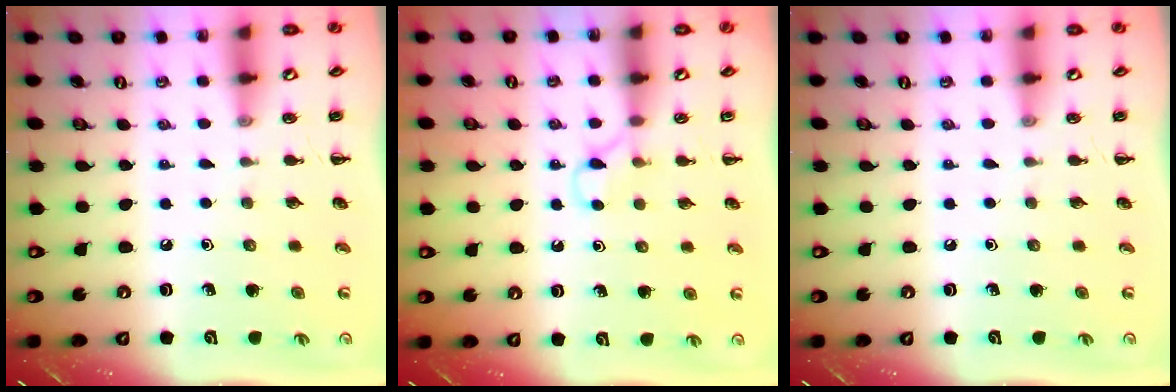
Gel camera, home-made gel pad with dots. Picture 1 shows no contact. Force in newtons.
{"total": 3.1, "press": 2.9, "slide": 1.0}
{"total": 0.0}